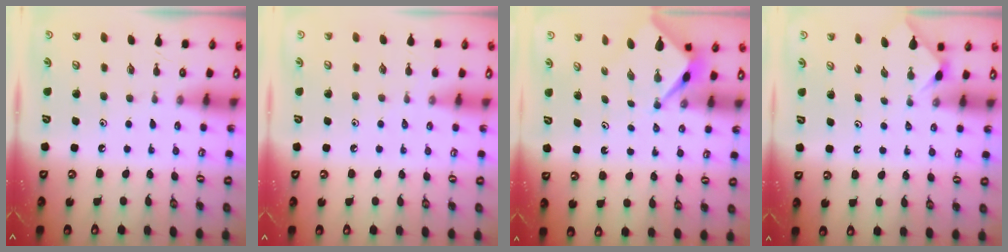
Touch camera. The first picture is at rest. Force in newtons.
{"total": 1.9, "press": 1.9, "slide": 0.4}
{"total": 2.5, "press": 2.5, "slide": 0.1}
{"total": 2.1, "press": 2.1, "slide": 0.4}